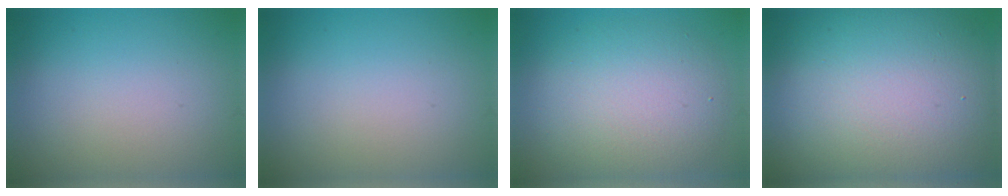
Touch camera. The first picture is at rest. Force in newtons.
{"total": 0.0}
{"total": 6.3, "press": 6.3, "slide": 0.6}
{"total": 15.8, "press": 15.8, "slide": 1.3}